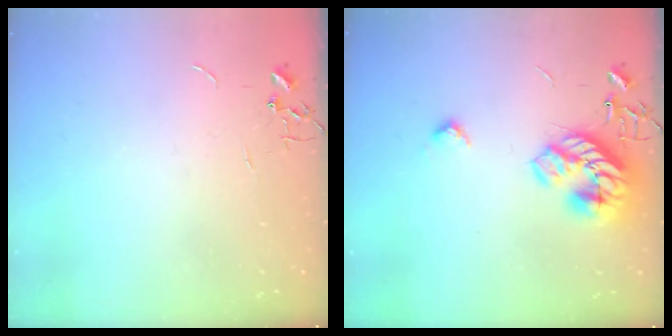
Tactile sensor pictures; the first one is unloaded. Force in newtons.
{"total": 17.4, "press": 17.4, "slide": 0.4}